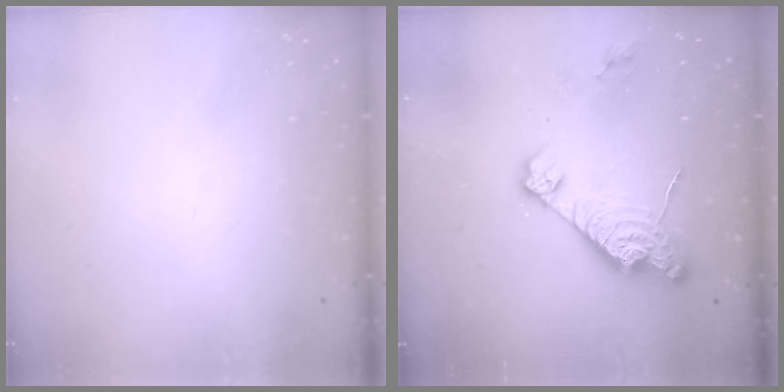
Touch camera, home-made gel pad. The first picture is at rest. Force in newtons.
{"total": 14.0, "press": 13.9, "slide": 1.2}